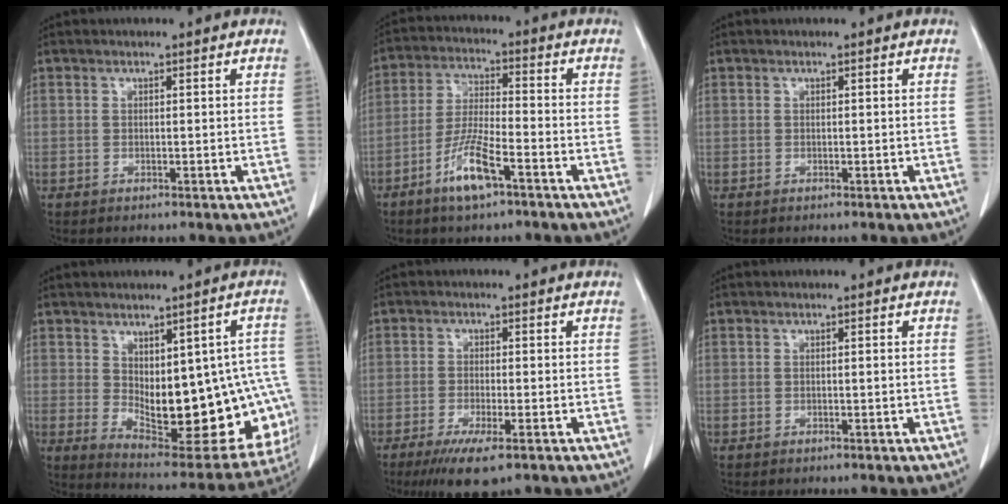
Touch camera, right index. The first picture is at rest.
{"total": 8.3, "force": [-4.7, 1.2, 6.7], "torque": [-0.140, -0.009, -0.091]}
{"total": 0.0}
{"total": 20.8, "force": [-2.0, 8.9, 18.7], "torque": [-0.183, 0.007, 0.005]}
{"total": 6.4, "force": [-3.8, 0.9, 5.0], "torque": [-0.091, -0.018, -0.062]}
{"total": 0.0}